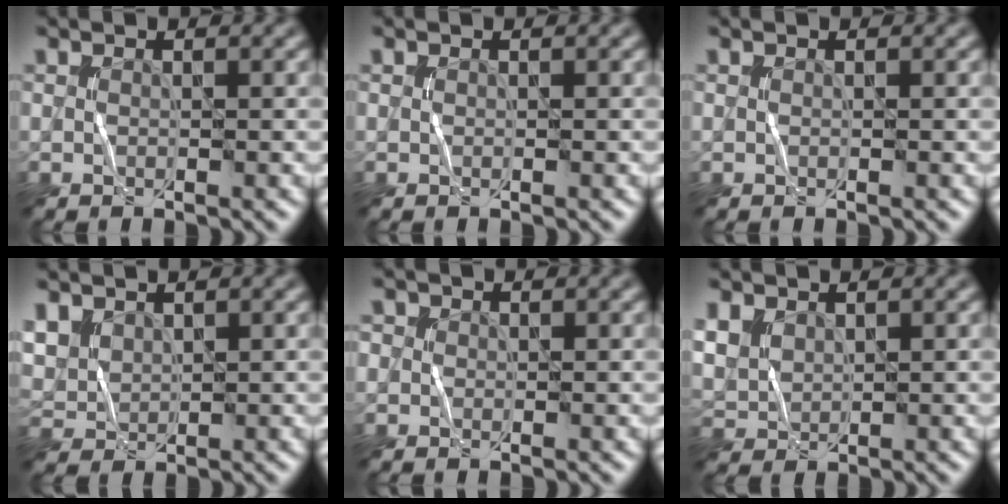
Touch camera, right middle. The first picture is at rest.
{"total": 0.0}
{"total": 0.0}
{"total": 3.2, "force": [1.9, 2.1, 1.4], "torque": [-0.043, 0.002, 0.046]}
{"total": 0.9, "force": [0.2, 0.9, 0.1], "torque": [0.002, 0.002, -0.005]}
{"total": 3.0, "force": [1.6, 2.1, 1.4], "torque": [-0.045, 0.001, 0.038]}